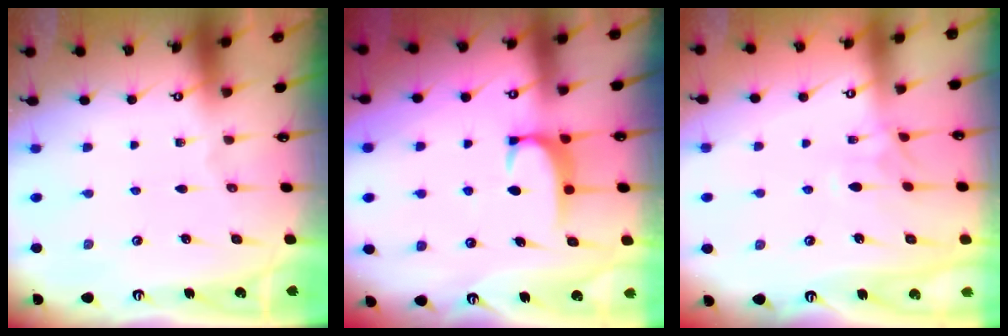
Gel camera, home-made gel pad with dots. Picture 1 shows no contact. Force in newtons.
{"total": 1.9, "press": 1.8, "slide": 0.5}
{"total": 1.3, "press": 1.0, "slide": 0.8}